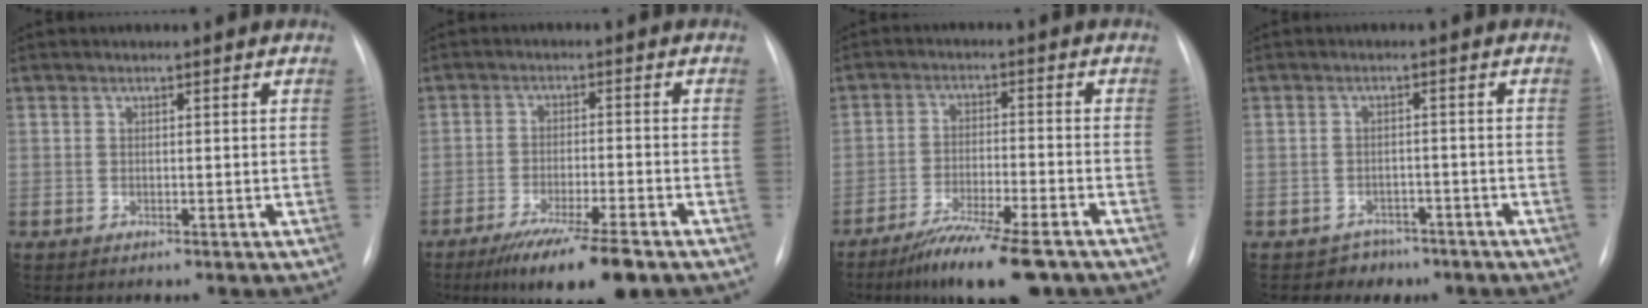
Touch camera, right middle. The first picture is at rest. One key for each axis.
{"total": 10.7, "fx": -7.5, "fy": 0.9, "fz": 7.5, "tx": -0.121, "ty": -0.025, "tz": -0.118}
{"total": 11.4, "fx": -8.6, "fy": 1.3, "fz": 7.4, "tx": -0.118, "ty": -0.026, "tz": -0.140}
{"total": 3.4, "fx": -2.5, "fy": 2.3, "fz": -0.3, "tx": 0.004, "ty": 0.012, "tz": -0.033}